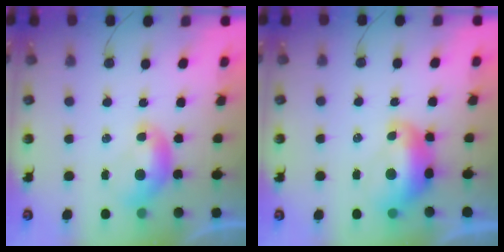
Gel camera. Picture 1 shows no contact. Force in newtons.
{"total": 2.9, "press": 2.8, "slide": 0.7}